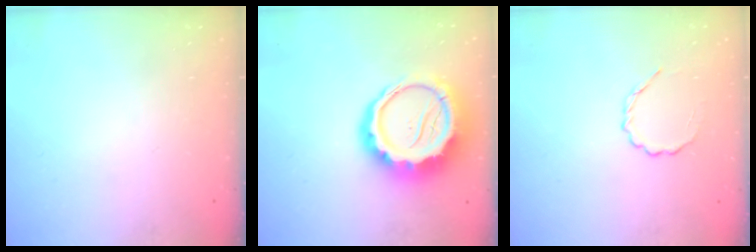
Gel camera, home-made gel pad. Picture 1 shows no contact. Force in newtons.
{"total": 15.0, "press": 14.6, "slide": 3.3}
{"total": 3.0, "press": 2.8, "slide": 1.0}